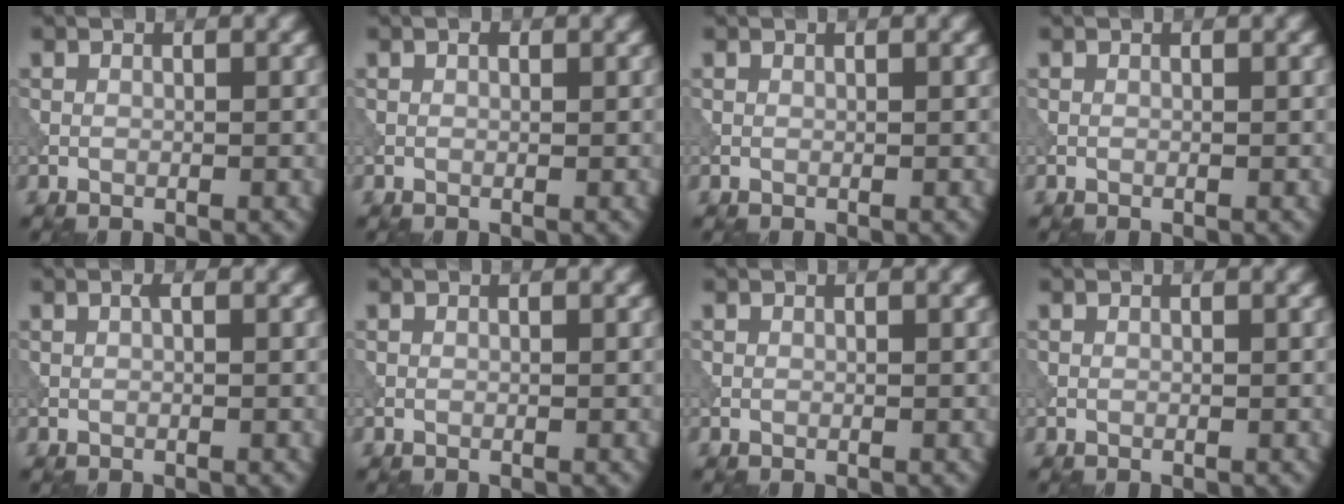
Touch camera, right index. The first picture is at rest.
{"total": 0.5, "force": [0.3, 0.3, 0.4], "torque": [-0.006, 0.002, 0.002]}
{"total": 0.0}
{"total": 0.0}
{"total": 0.5, "force": [0.1, 0.1, 0.5], "torque": [-0.013, 0.004, 0.003]}
{"total": 0.0}
{"total": 0.0}
{"total": 0.0}